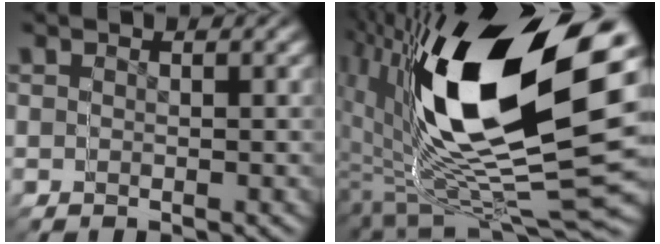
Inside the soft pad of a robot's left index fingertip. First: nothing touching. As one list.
[{"total": 19.7, "force": [3.7, 9.9, 16.6], "torque": [-0.290, 0.023, 0.064]}]